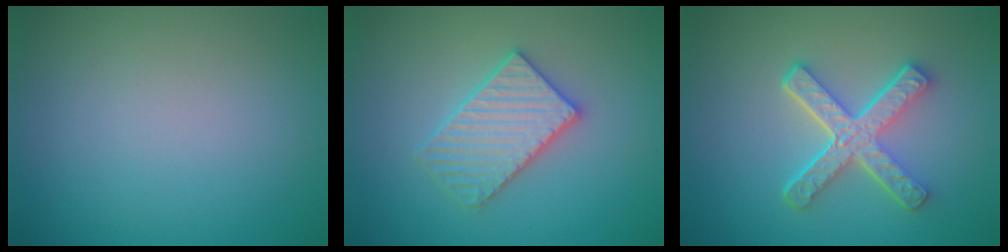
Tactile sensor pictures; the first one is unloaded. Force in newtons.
{"total": 3.4, "press": 3.4, "slide": 0.5}
{"total": 5.1, "press": 3.9, "slide": 3.3}